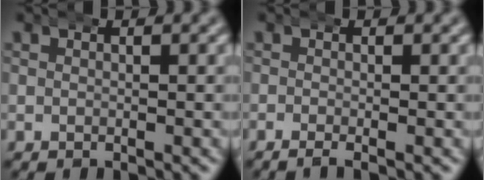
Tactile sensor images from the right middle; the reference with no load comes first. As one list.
[{"total": 1.3, "force": [-1.0, 0.2, 0.8], "torque": [-0.015, -0.001, -0.018]}]